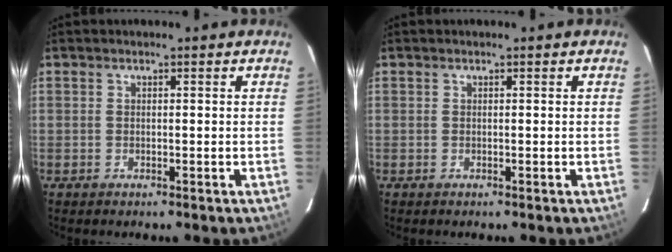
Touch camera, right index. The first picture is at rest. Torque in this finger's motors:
{"motor_torque": [0.89, 0.57, -0.01, 0.00]}